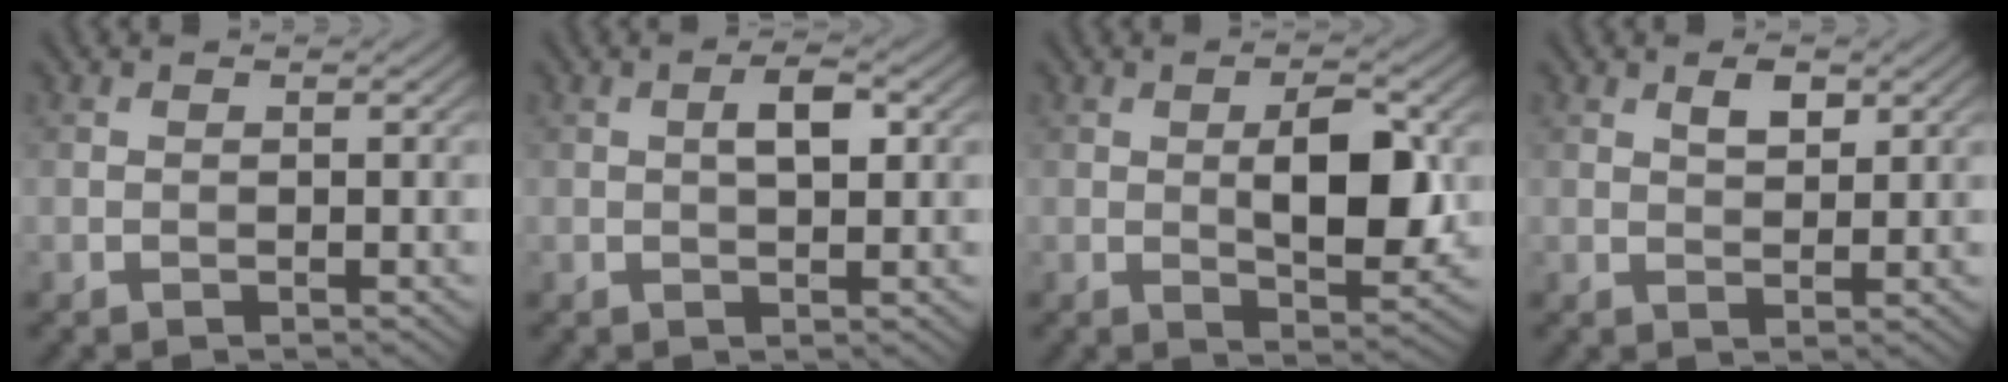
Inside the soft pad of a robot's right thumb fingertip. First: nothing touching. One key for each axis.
{"total": 3.0, "fx": 0.6, "fy": 1.1, "fz": 2.8, "tx": -0.047, "ty": 0.003, "tz": 0.008}
{"total": 7.5, "fx": 0.5, "fy": 3.1, "fz": 6.8, "tx": -0.109, "ty": -0.002, "tz": 0.011}
{"total": 2.4, "fx": 1.3, "fy": 1.1, "fz": 1.7, "tx": -0.027, "ty": -0.001, "tz": 0.024}